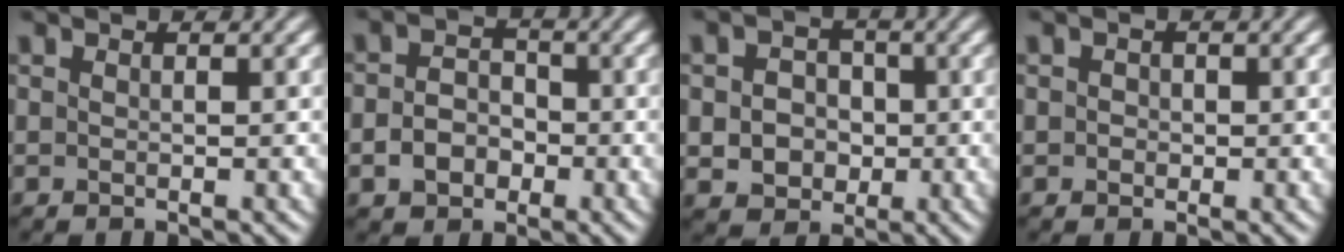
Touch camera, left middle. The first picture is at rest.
{"total": 3.3, "force": [-1.6, 2.3, 1.6], "torque": [-0.028, -0.001, -0.029]}
{"total": 4.1, "force": [-0.8, 3.5, 2.0], "torque": [-0.025, -0.005, -0.018]}
{"total": 0.7, "force": [-0.1, 0.7, 0.1], "torque": [0.004, -0.001, -0.003]}